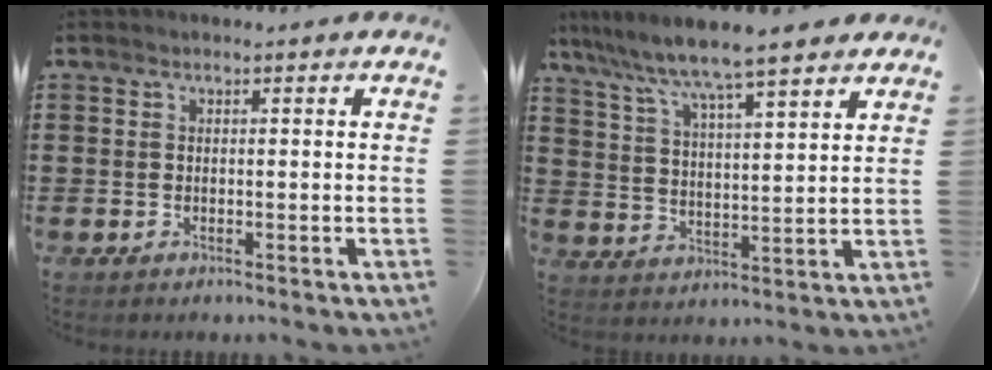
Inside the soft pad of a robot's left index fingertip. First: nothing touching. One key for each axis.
{"total": 6.8, "fx": 6.0, "fy": 0.0, "fz": 3.3, "tx": -0.091, "ty": -0.034, "tz": 0.097}